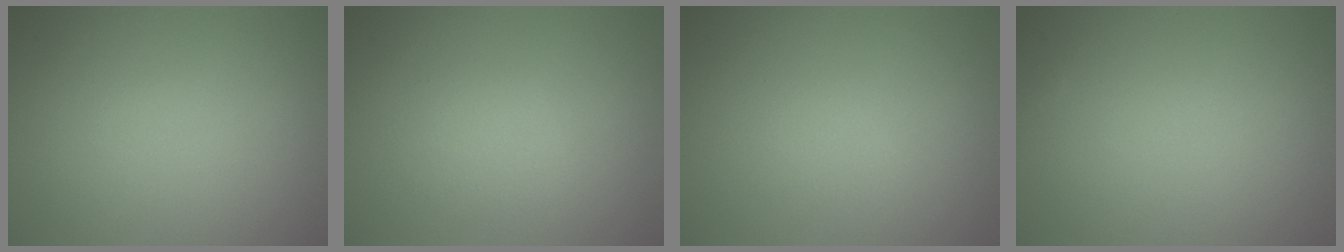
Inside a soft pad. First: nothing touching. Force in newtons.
{"total": 1.5, "press": 1.5, "slide": 0.0}
{"total": 1.0, "press": 1.0, "slide": 0.0}
{"total": 0.0}